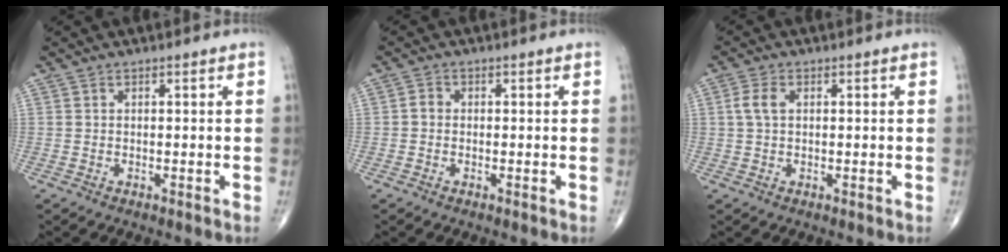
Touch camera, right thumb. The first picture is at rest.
{"total": 1.4, "force": [-0.2, 1.2, 0.8], "torque": [-0.006, 0.004, -0.008]}
{"total": 3.3, "force": [0.7, 2.0, 2.6], "torque": [-0.061, 0.009, 0.012]}